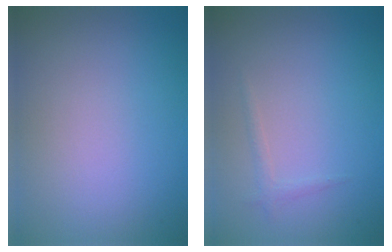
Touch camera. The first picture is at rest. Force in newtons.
{"total": 0.7, "press": 0.7, "slide": 0.1}